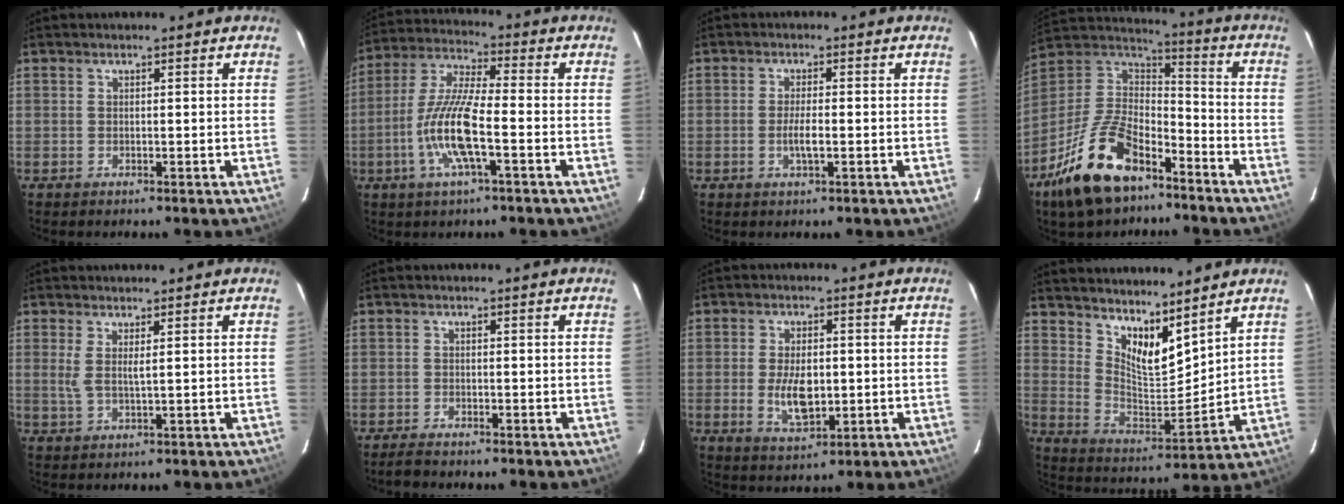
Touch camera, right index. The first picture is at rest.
{"total": 11.9, "force": [-3.8, 2.1, 11.1], "torque": [-0.235, -0.001, -0.078]}
{"total": 2.9, "force": [-0.8, 0.4, 2.8], "torque": [-0.054, -0.004, -0.014]}
{"total": 20.2, "force": [-12.3, 10.0, 12.5], "torque": [-0.268, 0.001, -0.222]}
{"total": 2.8, "force": [0.8, 0.3, 2.6], "torque": [-0.051, -0.004, 0.015]}
{"total": 2.0, "force": [-1.9, 0.3, 0.5], "torque": [-0.019, -0.003, -0.035]}
{"total": 7.8, "force": [-1.0, 4.2, 6.5], "torque": [-0.123, -0.007, -0.011]}
{"total": 10.8, "force": [8.4, 3.3, 6.0], "torque": [-0.099, -0.014, 0.153]}